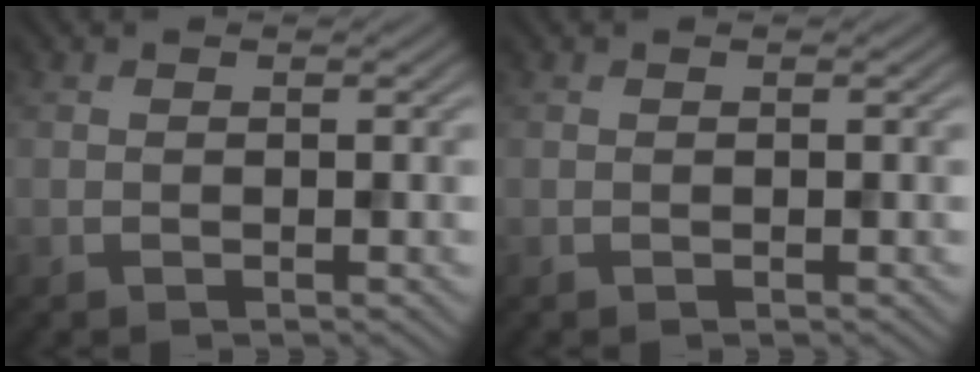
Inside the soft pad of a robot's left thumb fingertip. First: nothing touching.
{"total": 0.0}